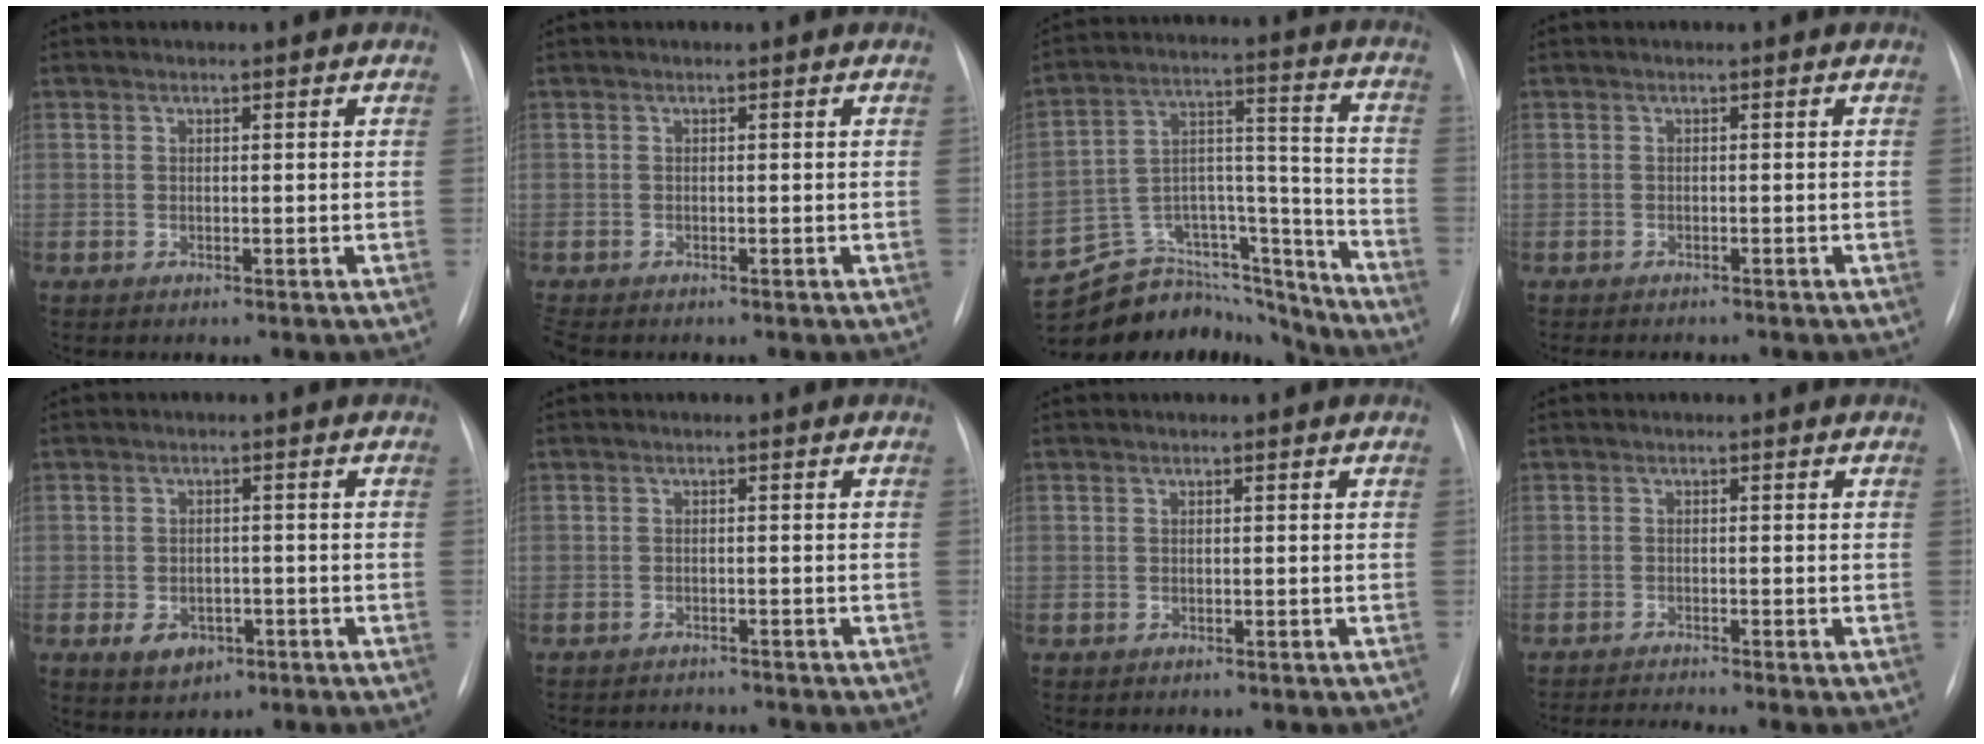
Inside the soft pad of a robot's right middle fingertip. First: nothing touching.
{"total": 1.2, "force": [-1.0, 0.3, 0.5], "torque": [-0.010, -0.004, -0.016]}
{"total": 18.5, "force": [-17.7, 4.9, 2.6], "torque": [-0.035, 0.065, -0.278]}
{"total": 4.6, "force": [-4.1, 1.2, 1.9], "torque": [-0.022, -0.004, -0.053]}
{"total": 4.1, "force": [-1.6, 3.1, 2.1], "torque": [-0.033, 0.003, -0.014]}
{"total": 4.1, "force": [-4.1, 0.4, 0.4], "torque": [-0.004, -0.006, -0.057]}
{"total": 0.0}
{"total": 3.8, "force": [-3.2, -1.6, 1.1], "torque": [-0.024, -0.014, -0.058]}